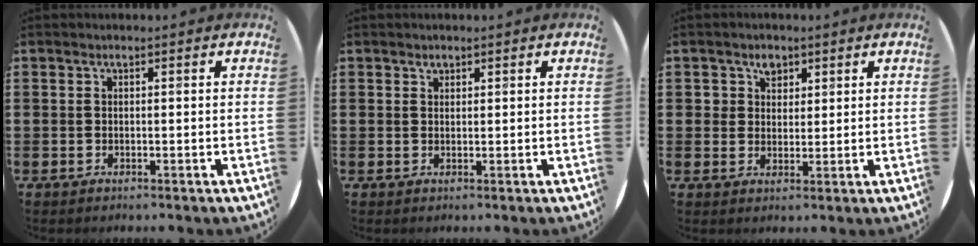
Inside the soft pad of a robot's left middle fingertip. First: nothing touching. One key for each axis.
{"total": 0.8, "fx": 0.7, "fy": 0.4, "fz": -0.1, "tx": 0.009, "ty": 0.000, "tz": 0.012}
{"total": 2.9, "fx": 1.7, "fy": 2.2, "fz": 0.5, "tx": 0.000, "ty": 0.003, "tz": 0.028}